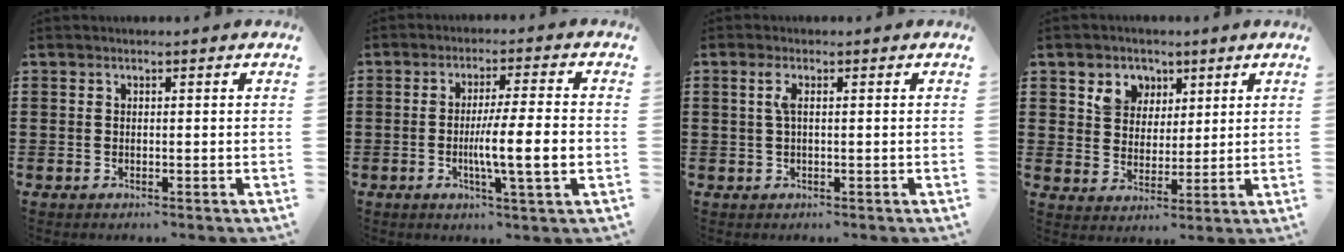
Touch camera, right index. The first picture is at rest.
{"total": 8.3, "force": [-1.7, 0.2, 8.1], "torque": [-0.143, -0.011, -0.032]}
{"total": 2.1, "force": [0.4, 0.5, 2.0], "torque": [-0.042, 0.002, 0.005]}
{"total": 5.2, "force": [2.9, 4.3, 0.7], "torque": [-0.032, 0.011, 0.053]}